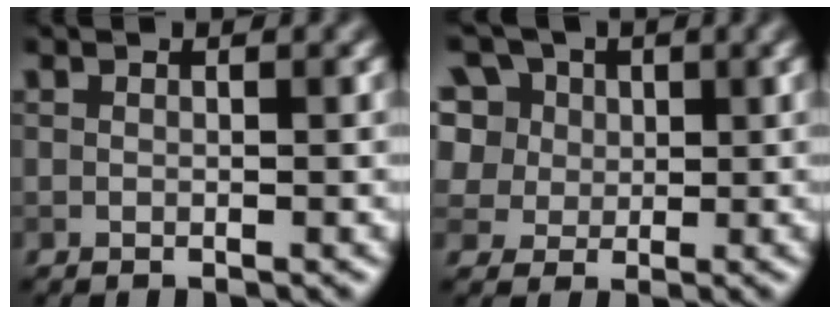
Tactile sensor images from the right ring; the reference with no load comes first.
{"total": 13.8, "force": [6.9, 9.9, 6.8], "torque": [-0.160, 0.049, 0.102]}